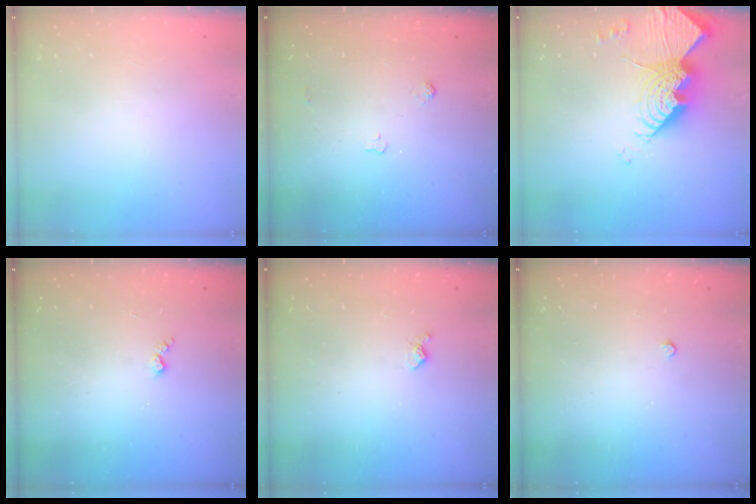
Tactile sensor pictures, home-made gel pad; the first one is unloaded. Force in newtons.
{"total": 3.8, "press": 3.8, "slide": 0.6}
{"total": 21.9, "press": 21.8, "slide": 2.2}
{"total": 2.9, "press": 2.9, "slide": 0.5}
{"total": 4.2, "press": 4.2, "slide": 0.7}
{"total": 2.3, "press": 2.3, "slide": 0.4}